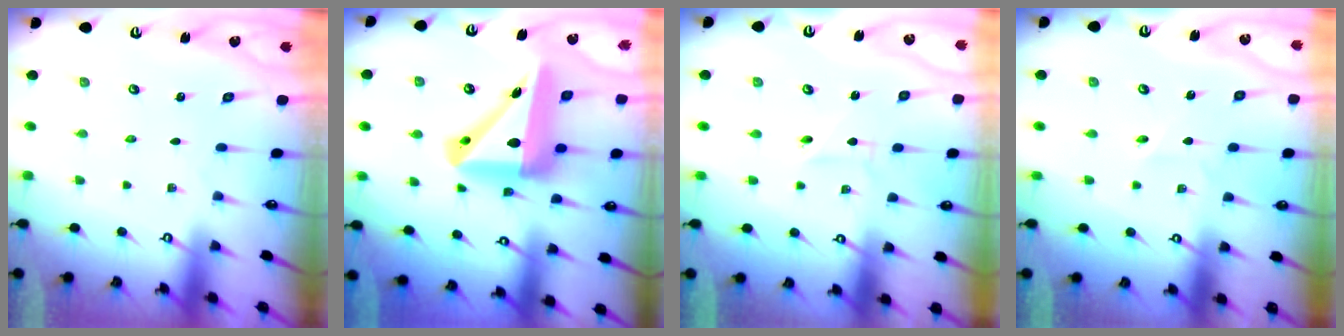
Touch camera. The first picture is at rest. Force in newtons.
{"total": 19.0, "press": 18.7, "slide": 3.8}
{"total": 2.8, "press": 2.7, "slide": 0.6}
{"total": 1.9, "press": 1.7, "slide": 1.0}